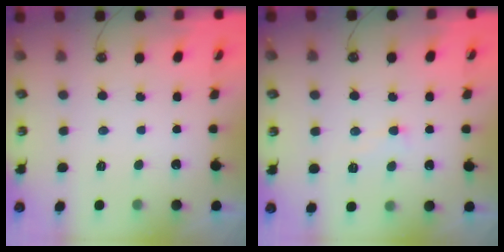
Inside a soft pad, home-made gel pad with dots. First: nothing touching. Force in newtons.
{"total": 2.6, "press": 2.6, "slide": 0.5}